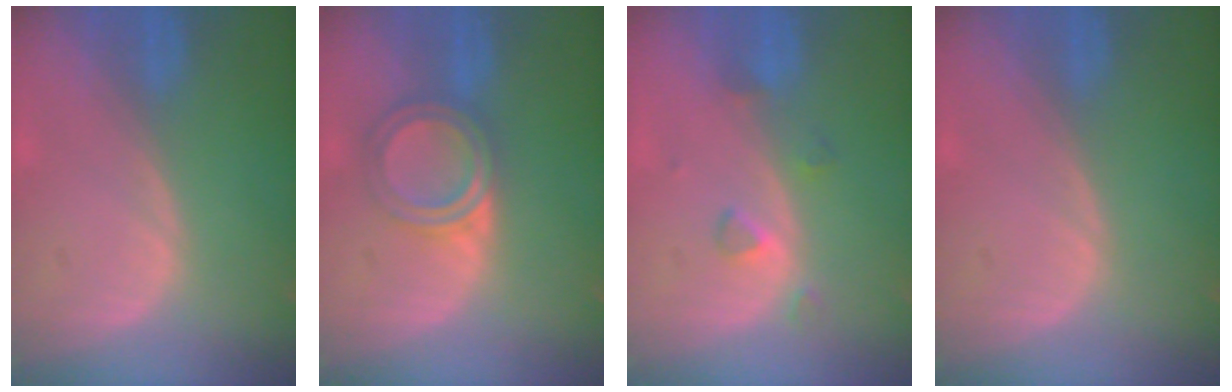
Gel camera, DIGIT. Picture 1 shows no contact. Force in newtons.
{"total": 5.2, "press": 5.2, "slide": 0.1}
{"total": 3.0, "press": 2.8, "slide": 0.9}
{"total": 0.0}